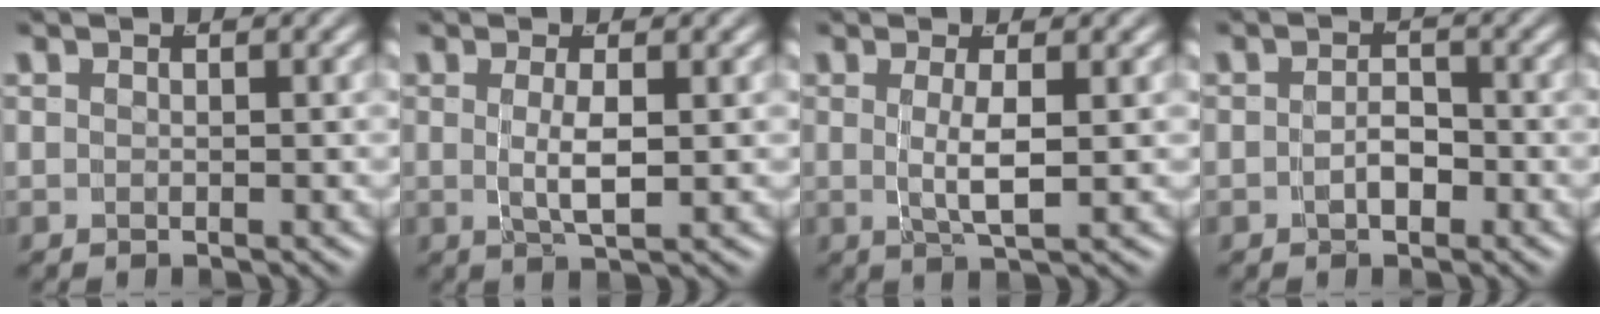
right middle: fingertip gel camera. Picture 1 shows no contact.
{"total": 2.8, "force": [-0.1, 0.2, 2.8], "torque": [-0.056, -0.015, 0.008]}
{"total": 3.1, "force": [-0.1, 0.2, 3.1], "torque": [-0.063, -0.015, 0.008]}
{"total": 2.0, "force": [-1.0, 1.2, 1.2], "torque": [-0.021, -0.006, -0.014]}